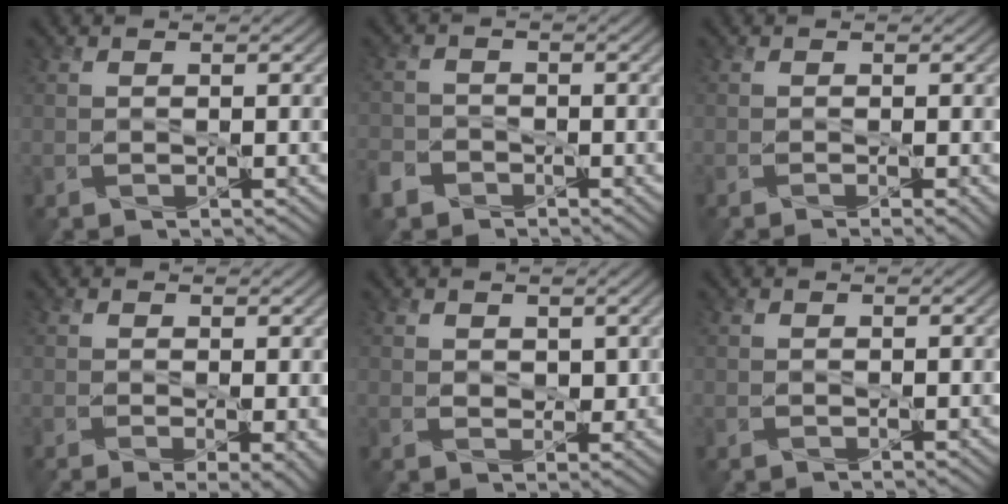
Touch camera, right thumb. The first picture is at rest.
{"total": 3.2, "force": [-2.2, 2.1, 1.0], "torque": [-0.029, -0.005, -0.054]}
{"total": 1.4, "force": [-0.6, 0.1, 1.2], "torque": [-0.017, -0.004, -0.012]}
{"total": 3.5, "force": [-0.7, 1.0, 3.3], "torque": [-0.056, -0.011, -0.008]}
{"total": 1.8, "force": [1.0, 1.2, 0.9], "torque": [-0.019, -0.007, 0.019]}
{"total": 0.0}